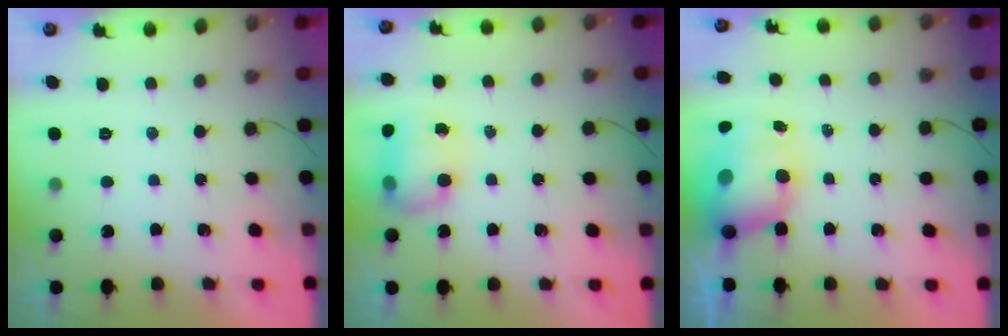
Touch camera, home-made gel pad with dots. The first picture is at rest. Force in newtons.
{"total": 8.0, "press": 8.0, "slide": 0.5}
{"total": 10.9, "press": 10.5, "slide": 2.9}